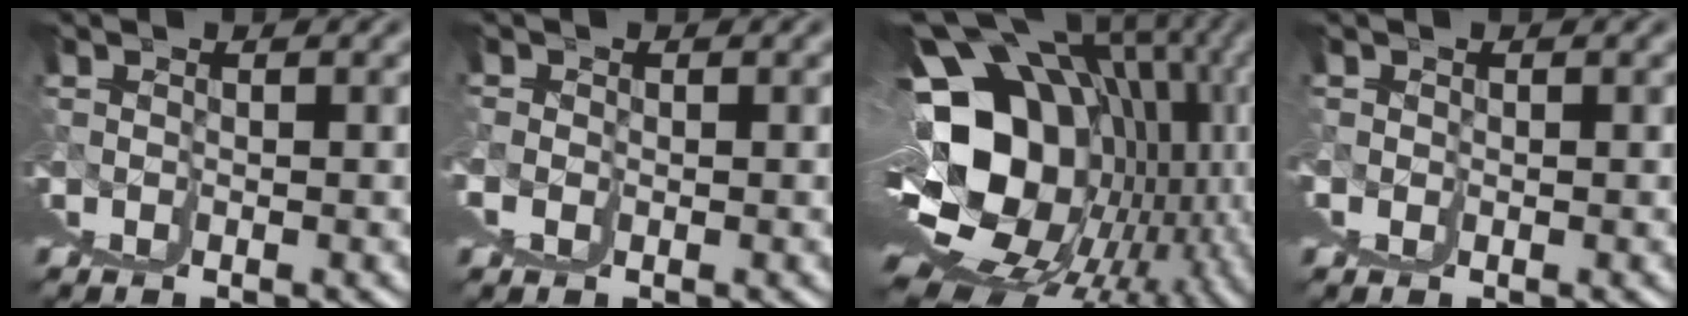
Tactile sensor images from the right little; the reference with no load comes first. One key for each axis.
{"total": 1.4, "fx": 0.9, "fy": 1.1, "fz": 0.0, "tx": 0.001, "ty": -0.002, "tz": 0.015}
{"total": 19.7, "fx": -0.2, "fy": 10.3, "fz": 16.8, "tx": -0.237, "ty": -0.023, "tz": 0.033}
{"total": 1.0, "fx": 0.6, "fy": 0.7, "fz": -0.1, "tx": 0.003, "ty": -0.002, "tz": 0.009}